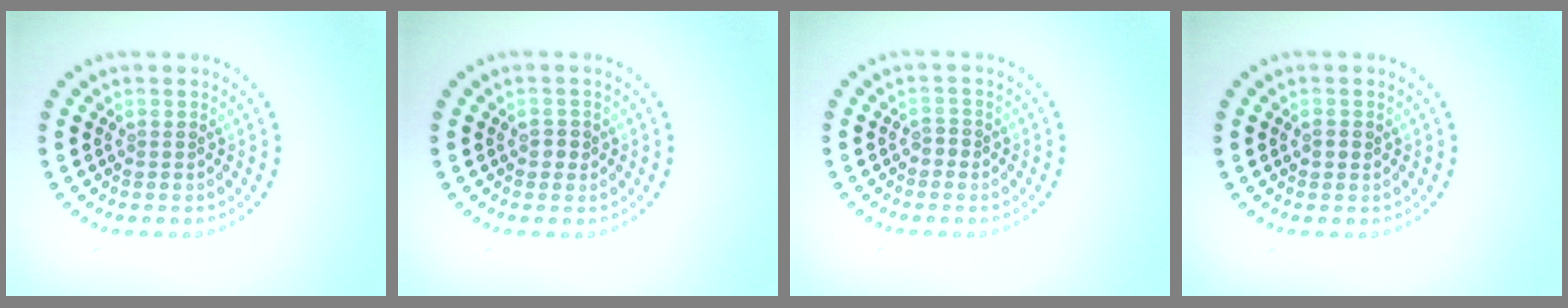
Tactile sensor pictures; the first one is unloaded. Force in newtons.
{"total": 1.0, "press": 1.0, "slide": 0.4}
{"total": 1.0, "press": 0.9, "slide": 0.5}
{"total": 0.8, "press": 0.8, "slide": 0.3}